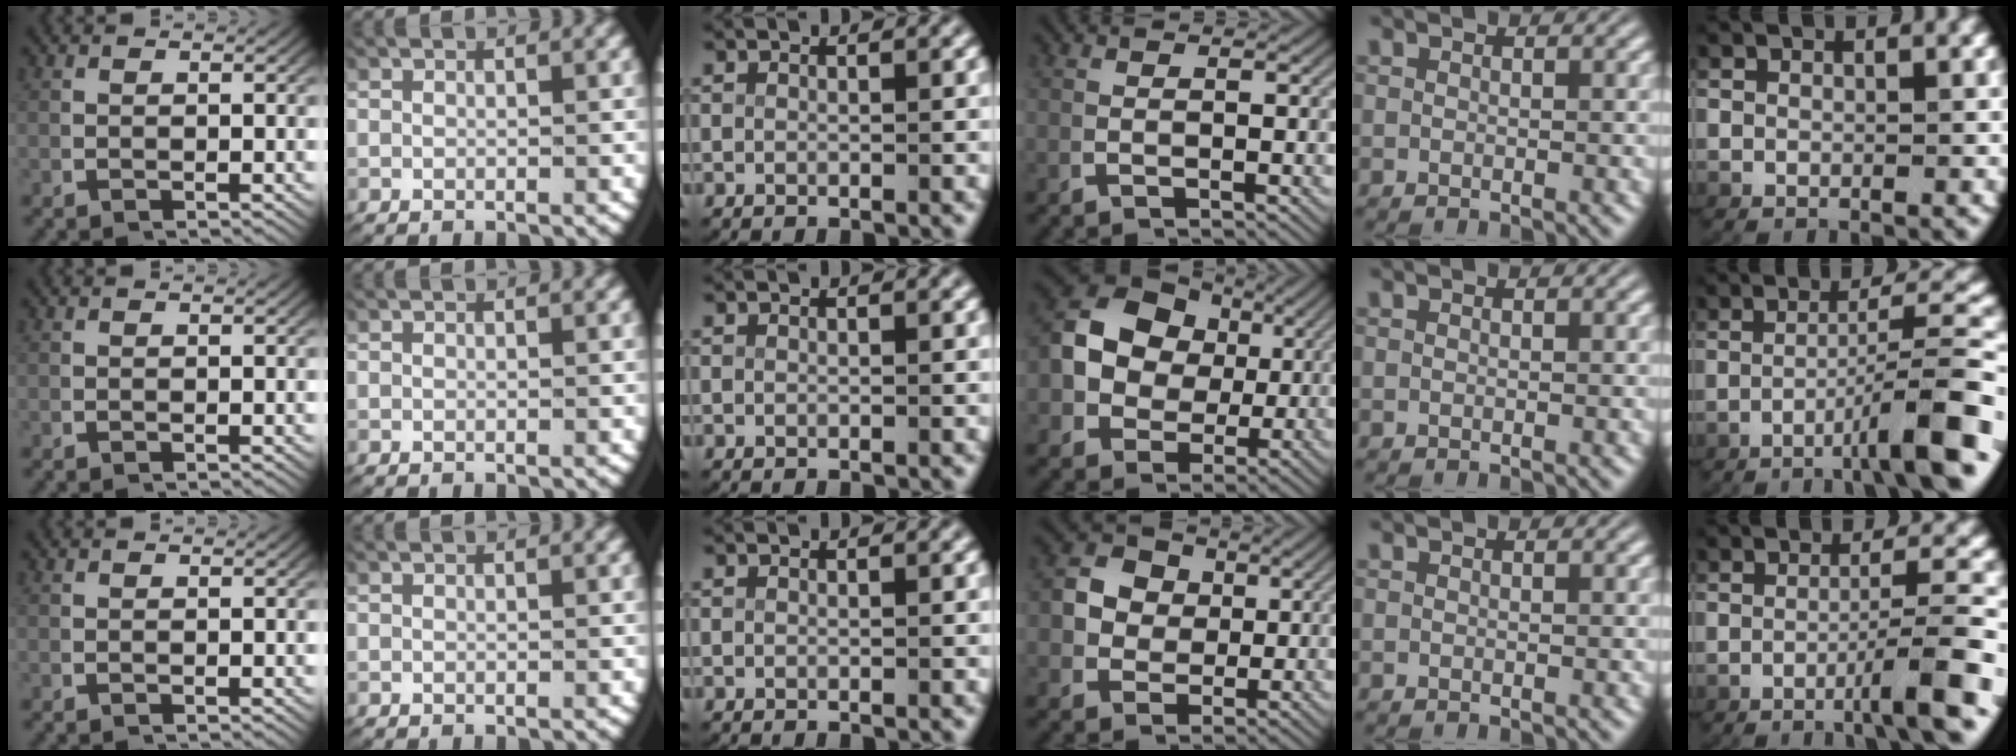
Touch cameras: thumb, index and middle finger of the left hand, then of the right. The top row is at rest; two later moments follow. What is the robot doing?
{"motion": "lift_and_place", "object": "paper towel"}